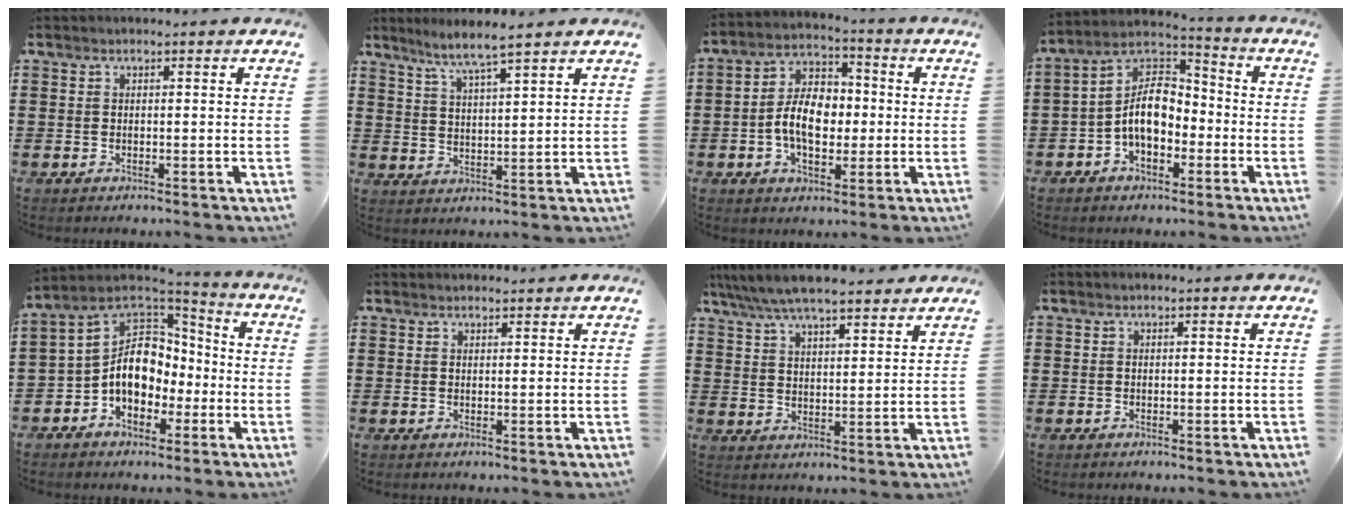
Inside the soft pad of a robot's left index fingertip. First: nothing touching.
{"total": 4.3, "force": [3.7, -0.8, 2.0], "torque": [-0.054, -0.017, 0.061]}
{"total": 8.5, "force": [-1.0, 5.4, 6.5], "torque": [-0.135, 0.008, -0.025]}
{"total": 8.7, "force": [-2.7, 5.1, 6.5], "torque": [-0.155, 0.008, -0.060]}
{"total": 10.4, "force": [-2.1, 8.1, 6.3], "torque": [-0.146, 0.012, -0.046]}
{"total": 1.2, "force": [1.2, 0.2, 0.0], "torque": [-0.003, 0.000, 0.024]}
{"total": 6.3, "force": [5.7, 0.9, 2.4], "torque": [-0.068, -0.018, 0.102]}
{"total": 0.0}